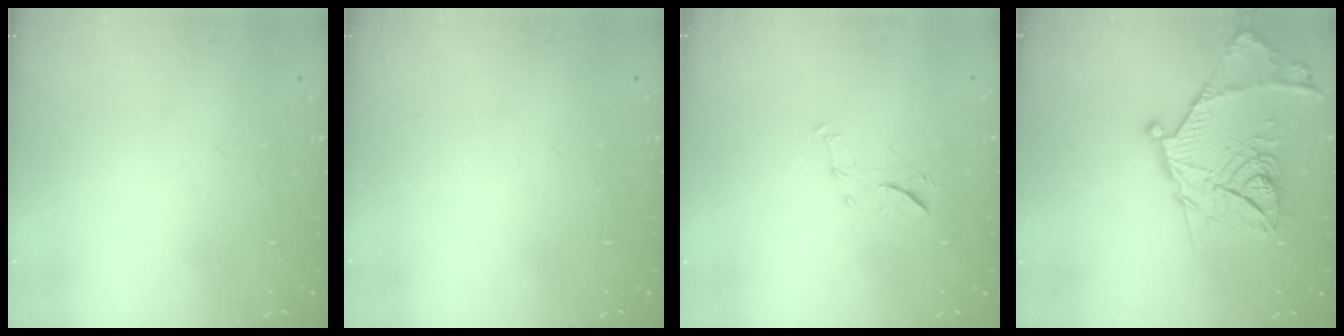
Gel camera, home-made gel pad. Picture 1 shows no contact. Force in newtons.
{"total": 0.0}
{"total": 7.4, "press": 7.3, "slide": 0.6}
{"total": 19.6, "press": 19.6, "slide": 0.6}